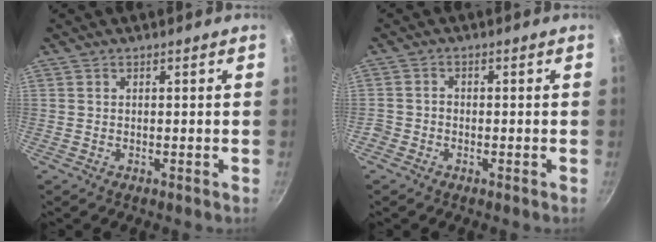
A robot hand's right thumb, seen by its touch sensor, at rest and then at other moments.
{"total": 1.7, "force": [-1.0, 1.3, 0.4], "torque": [-0.007, 0.007, -0.022]}